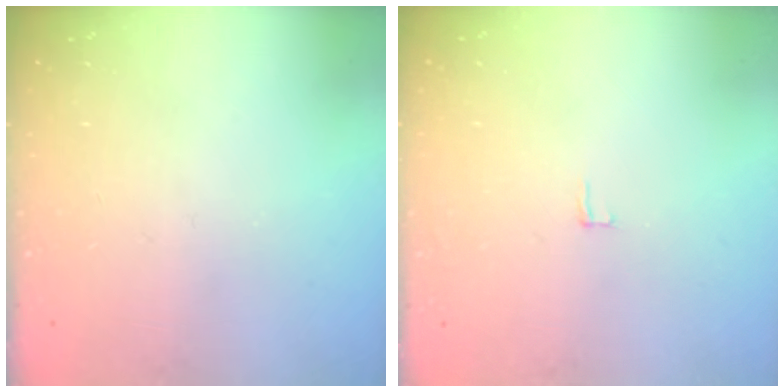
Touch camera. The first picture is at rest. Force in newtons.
{"total": 2.0, "press": 2.0, "slide": 0.2}